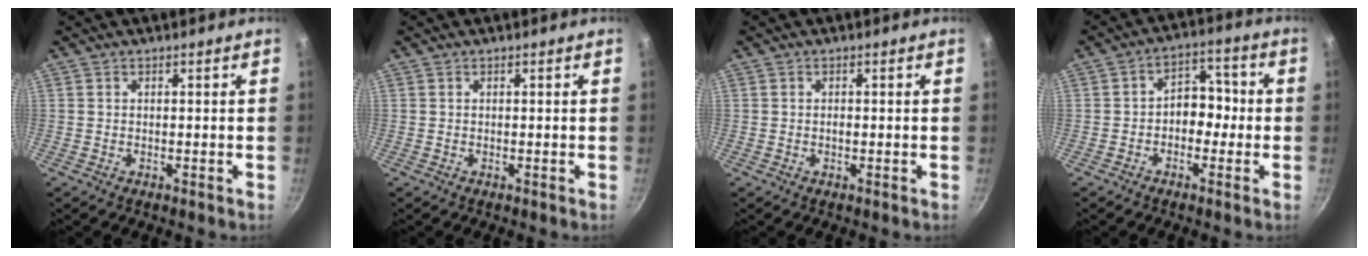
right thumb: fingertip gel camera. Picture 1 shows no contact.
{"total": 0.0}
{"total": 0.7, "force": [-0.1, 0.4, 0.5], "torque": [-0.008, 0.000, -0.003]}
{"total": 7.1, "force": [-1.1, 5.1, 4.8], "torque": [-0.036, 0.034, -0.030]}